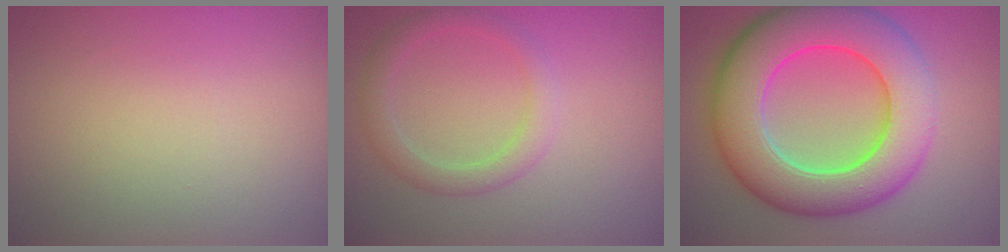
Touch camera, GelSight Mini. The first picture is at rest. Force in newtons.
{"total": 2.4, "press": 2.4, "slide": 0.2}
{"total": 11.3, "press": 11.3, "slide": 0.4}